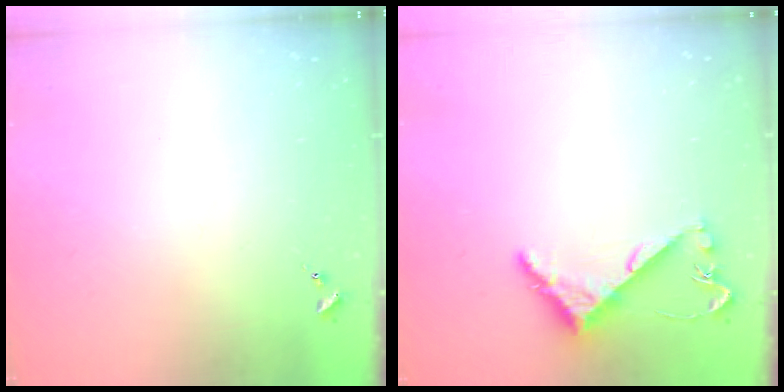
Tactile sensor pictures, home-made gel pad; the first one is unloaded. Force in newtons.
{"total": 5.2, "press": 5.2, "slide": 0.4}